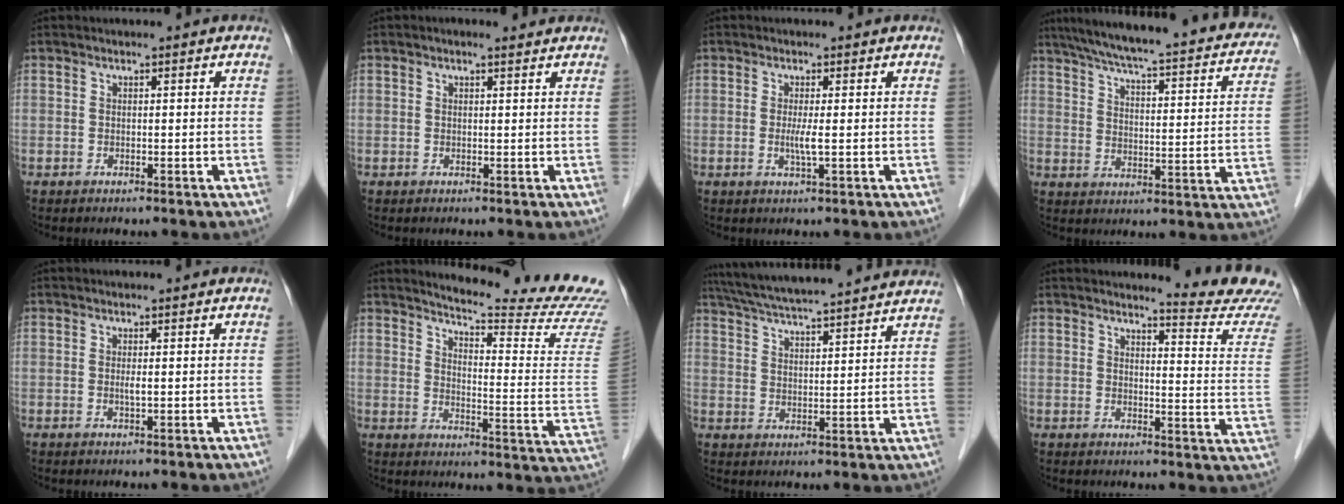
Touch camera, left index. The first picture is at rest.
{"total": 1.6, "force": [1.2, 0.7, 0.9], "torque": [-0.021, 0.009, 0.015]}
{"total": 2.3, "force": [-0.2, -0.2, 2.2], "torque": [-0.050, -0.007, -0.004]}
{"total": 28.4, "force": [23.5, 5.0, 15.2], "torque": [-0.230, -0.011, 0.287]}
{"total": 0.9, "force": [0.0, 0.1, 0.9], "torque": [-0.023, -0.005, 0.000]}
{"total": 20.1, "force": [18.8, -1.9, 6.8], "torque": [-0.114, -0.135, 0.223]}
{"total": 22.0, "force": [19.8, 1.1, 9.6], "torque": [-0.165, 0.028, 0.276]}
{"total": 11.6, "force": [11.4, -1.8, 1.4], "torque": [-0.020, -0.112, 0.118]}